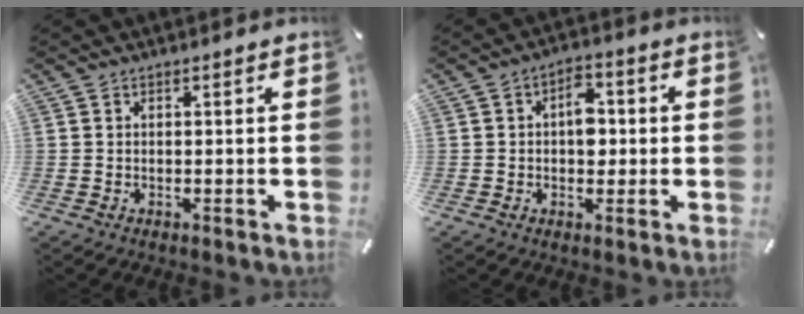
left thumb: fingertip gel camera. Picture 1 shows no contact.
{"total": 6.0, "force": [0.1, 4.0, 4.5], "torque": [-0.045, -0.001, -0.008]}